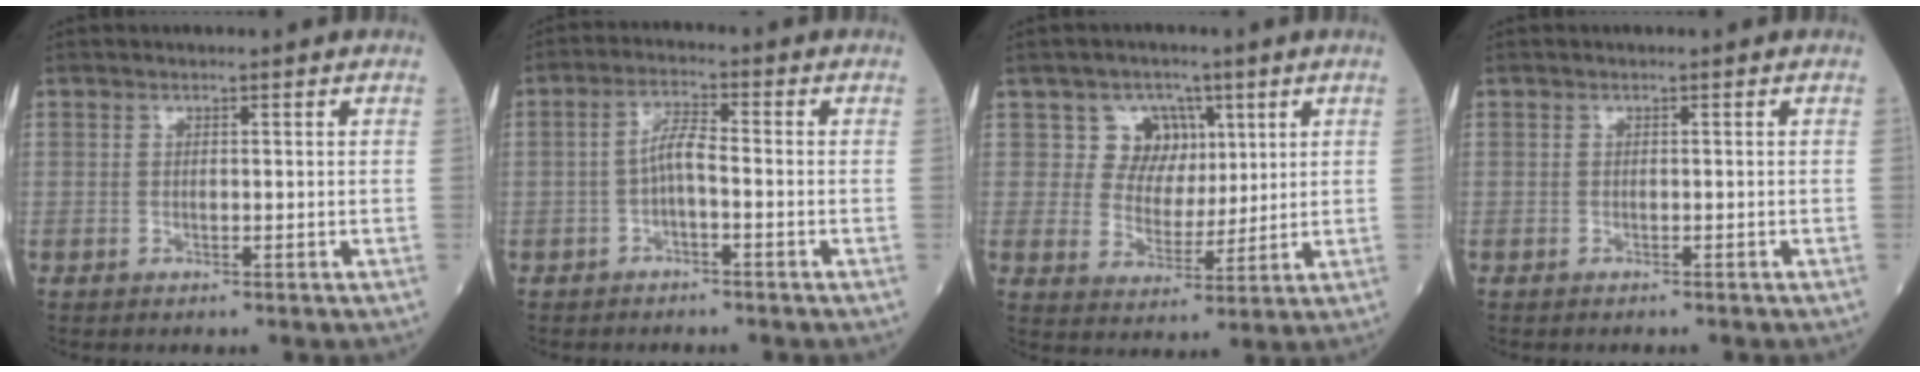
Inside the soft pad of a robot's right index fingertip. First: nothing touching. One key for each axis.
{"total": 3.7, "fx": -1.0, "fy": 0.8, "fz": 3.5, "tx": -0.067, "ty": 0.009, "tz": -0.019}
{"total": 6.5, "fx": 2.8, "fy": 5.7, "fz": 1.4, "tx": -0.015, "ty": 0.014, "tz": 0.049}
{"total": 0.6, "fx": -0.6, "fy": 0.1, "fz": 0.2, "tx": -0.005, "ty": -0.001, "tz": -0.010}